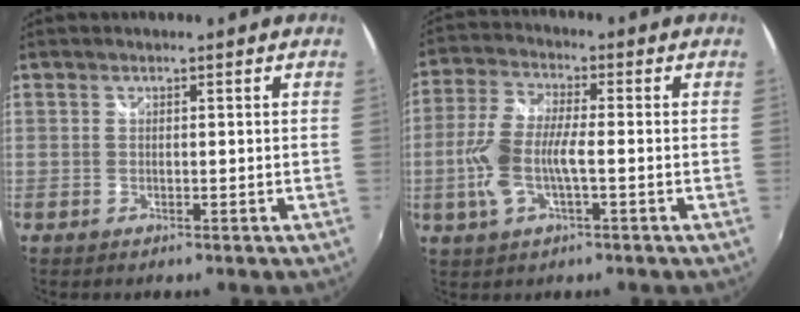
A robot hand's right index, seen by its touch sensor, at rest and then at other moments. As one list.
[{"total": 9.6, "force": [-2.1, 3.3, 8.8], "torque": [-0.195, 0.002, -0.044]}]